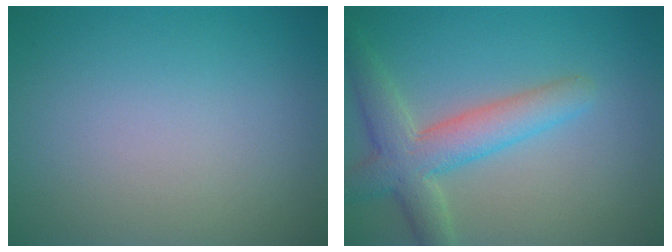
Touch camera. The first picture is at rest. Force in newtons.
{"total": 5.1, "press": 5.1, "slide": 0.5}